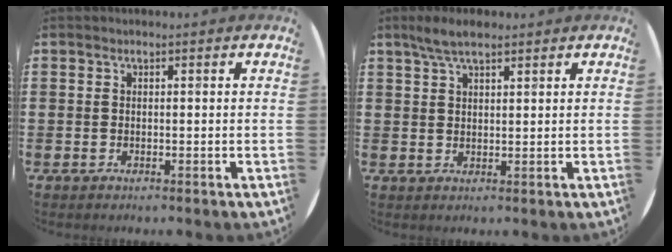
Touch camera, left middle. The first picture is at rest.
{"total": 3.8, "force": [3.0, 1.2, 2.1], "torque": [-0.039, 0.002, 0.053]}